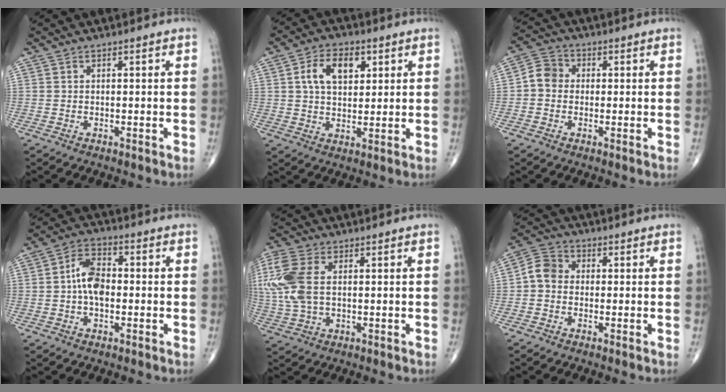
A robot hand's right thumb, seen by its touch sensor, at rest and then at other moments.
{"total": 8.9, "force": [2.9, 5.4, 6.4], "torque": [-0.093, -0.002, 0.049]}
{"total": 4.6, "force": [-0.3, 4.1, 2.1], "torque": [-0.024, 0.014, -0.016]}
{"total": 7.3, "force": [-0.4, 4.4, 5.8], "torque": [-0.100, 0.020, -0.019]}
{"total": 12.0, "force": [1.9, 7.1, 9.5], "torque": [-0.251, 0.013, 0.040]}
{"total": 4.9, "force": [-0.4, 4.1, 2.6], "torque": [-0.037, 0.016, -0.020]}